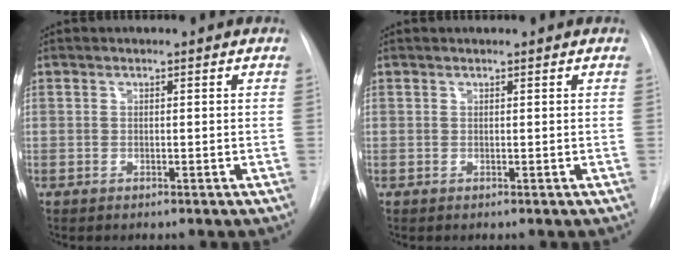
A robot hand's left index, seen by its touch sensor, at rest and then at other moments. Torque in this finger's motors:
{"motor_torque": [-0.15, 0.15, -0.03, 0.00]}